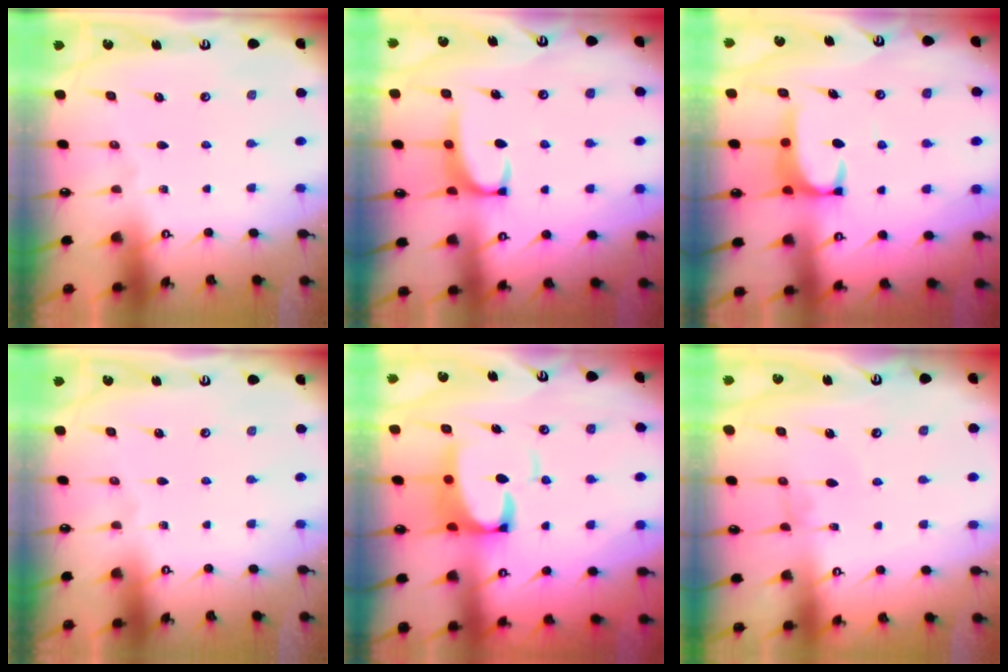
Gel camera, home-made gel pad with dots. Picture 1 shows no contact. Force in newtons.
{"total": 2.3, "press": 2.3, "slide": 0.6}
{"total": 2.9, "press": 2.8, "slide": 0.7}
{"total": 0.0}
{"total": 7.9, "press": 7.8, "slide": 1.3}
{"total": 0.0}